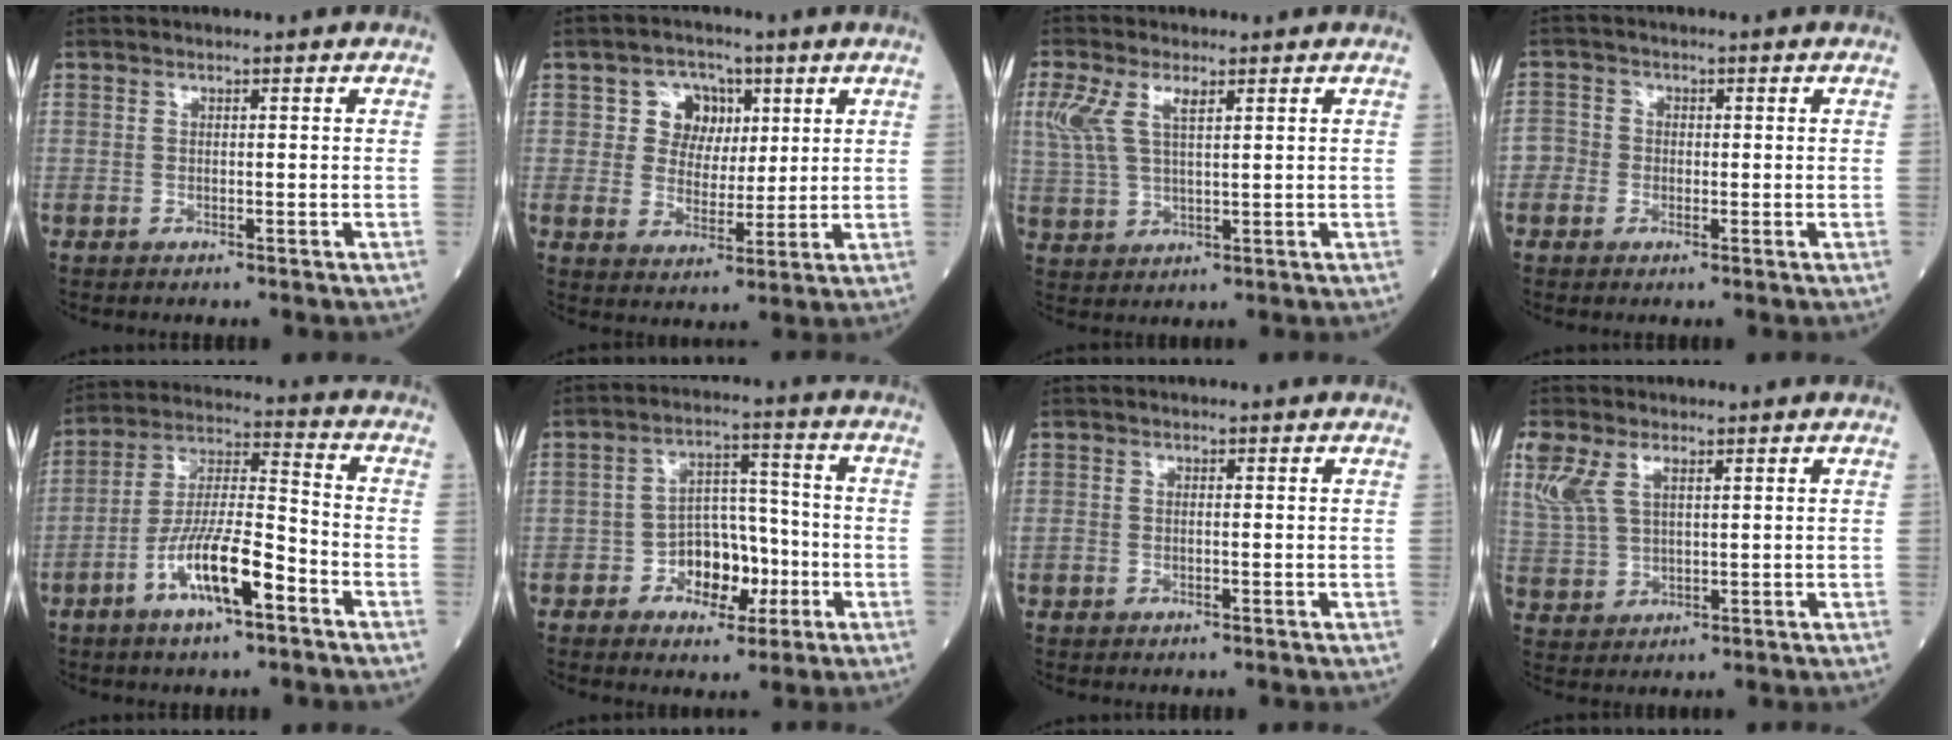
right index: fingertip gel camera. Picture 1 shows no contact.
{"total": 5.2, "force": [2.4, 3.5, 2.9], "torque": [-0.050, 0.009, 0.047]}
{"total": 6.5, "force": [2.8, 2.4, 5.4], "torque": [-0.140, 0.019, 0.065]}
{"total": 2.7, "force": [-0.9, 2.4, 0.5], "torque": [-0.004, 0.009, -0.026]}
{"total": 11.8, "force": [-5.8, 2.1, 10.1], "torque": [-0.196, 0.001, -0.106]}
{"total": 8.4, "force": [-3.1, 4.9, 6.1], "torque": [-0.101, 0.021, -0.047]}
{"total": 0.8, "force": [-0.2, 0.5, 0.5], "torque": [-0.012, 0.004, -0.001]}
{"total": 9.0, "force": [4.2, 4.9, 6.3], "torque": [-0.173, 0.020, 0.094]}